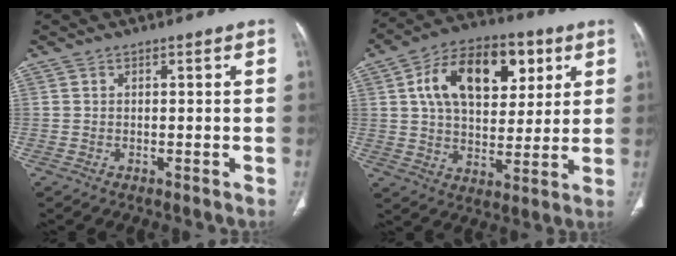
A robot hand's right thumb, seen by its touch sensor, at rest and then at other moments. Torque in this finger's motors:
{"motor_torque": [0.14, 0.36, 0.30, -0.14, 0.21]}